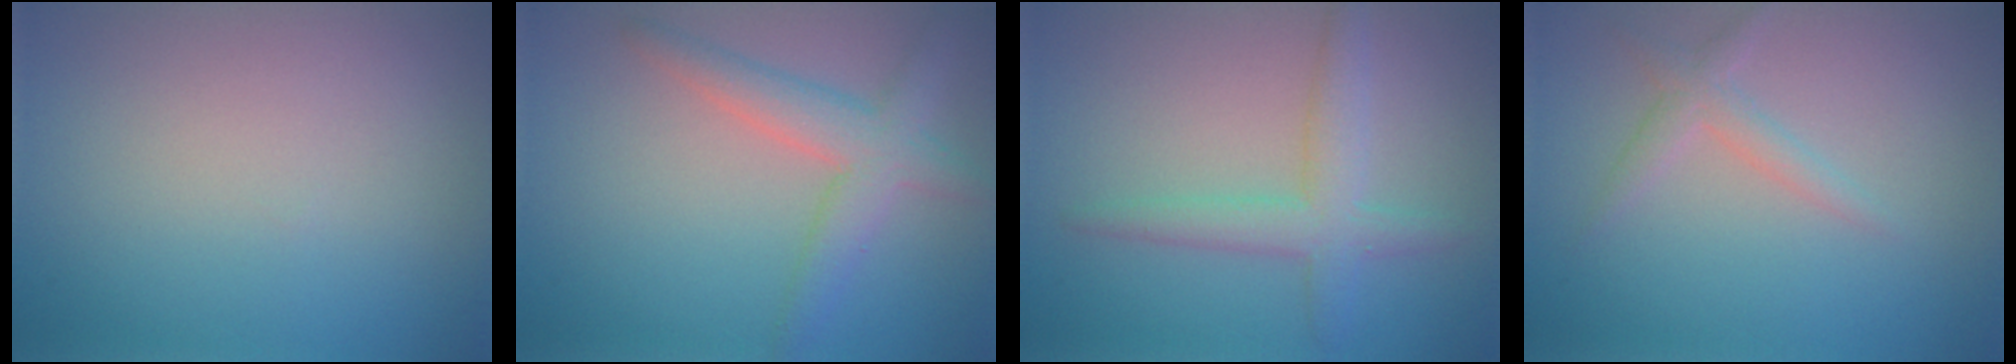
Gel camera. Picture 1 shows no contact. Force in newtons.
{"total": 3.8, "press": 3.8, "slide": 0.2}
{"total": 3.3, "press": 3.3, "slide": 0.2}
{"total": 1.8, "press": 1.8, "slide": 0.1}